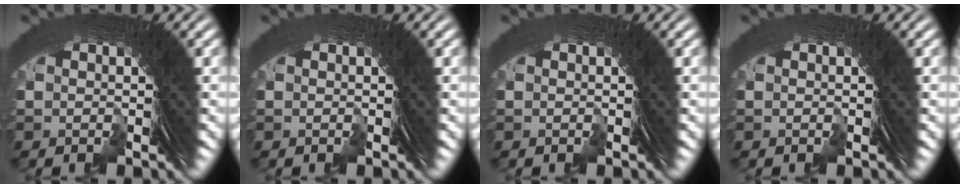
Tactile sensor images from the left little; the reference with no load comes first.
{"total": 0.0}
{"total": 0.0}
{"total": 0.0}